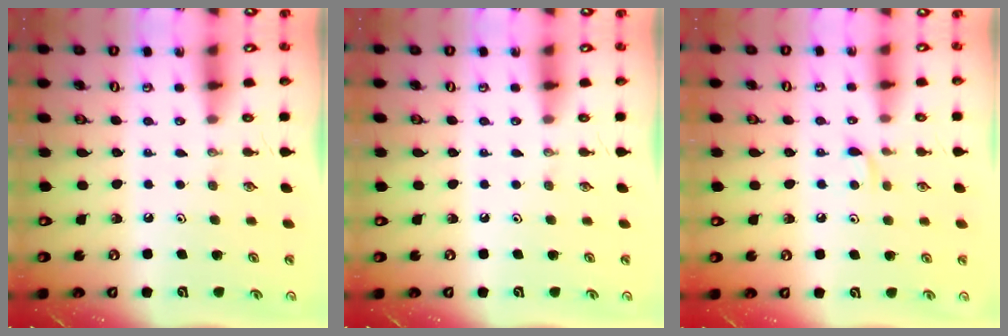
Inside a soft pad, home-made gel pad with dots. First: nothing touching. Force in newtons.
{"total": 0.0}
{"total": 4.8, "press": 4.7, "slide": 0.6}